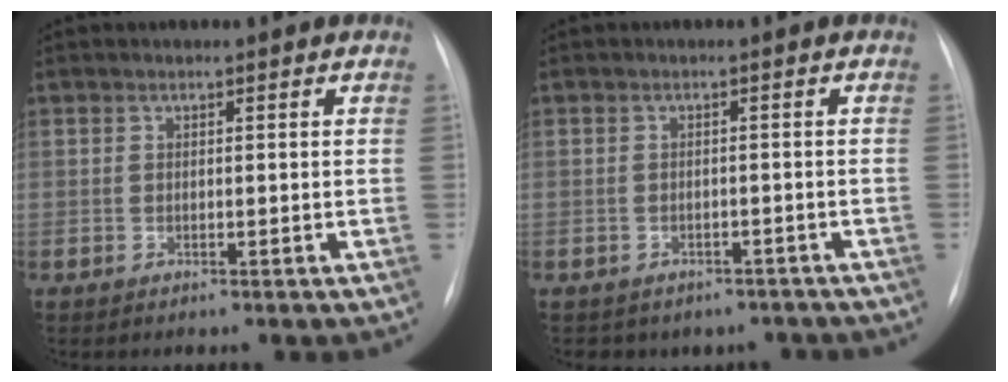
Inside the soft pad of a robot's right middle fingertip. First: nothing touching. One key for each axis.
{"total": 6.0, "fx": -4.8, "fy": 3.6, "fz": 0.4, "tx": 0.003, "ty": 0.017, "tz": -0.051}